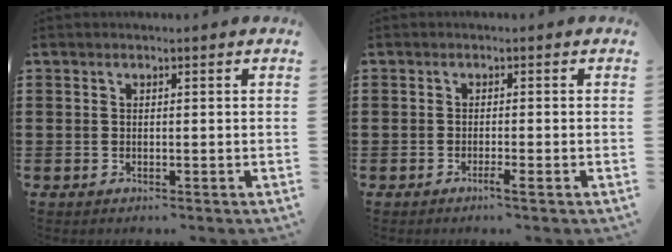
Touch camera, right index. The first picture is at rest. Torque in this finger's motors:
{"motor_torque": [0.60, -0.01, 0.12, 0.01]}